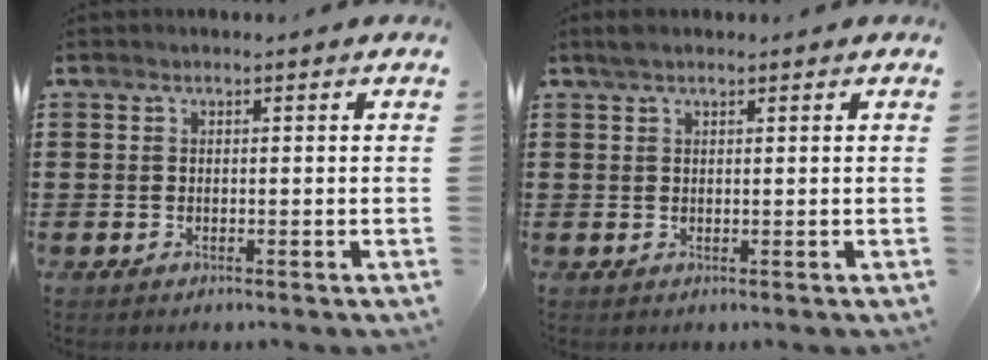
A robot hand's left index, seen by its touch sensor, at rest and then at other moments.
{"total": 1.5, "force": [1.1, 0.3, 0.9], "torque": [-0.019, 0.002, 0.021]}